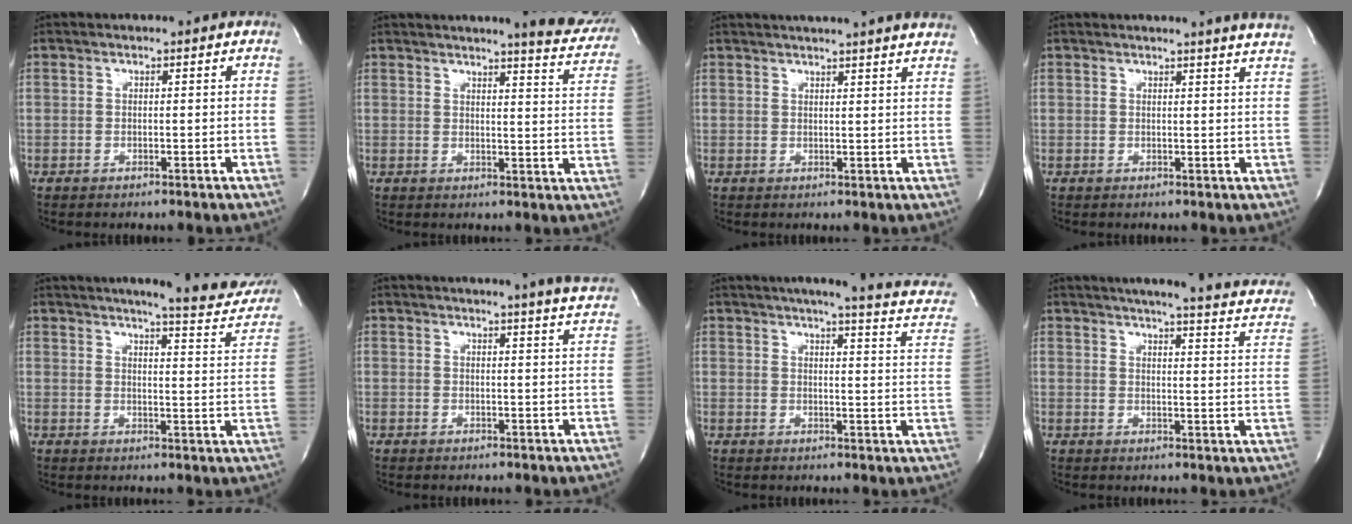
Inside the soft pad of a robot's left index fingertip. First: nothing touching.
{"total": 10.8, "force": [10.0, 0.6, 4.1], "torque": [-0.038, -0.049, 0.095]}
{"total": 14.6, "force": [13.5, -0.3, 5.7], "torque": [-0.094, -0.005, 0.158]}
{"total": 7.0, "force": [6.4, -1.2, 2.4], "torque": [-0.029, -0.028, 0.049]}
{"total": 15.1, "force": [13.6, 1.2, 6.5], "torque": [-0.077, -0.050, 0.150]}
{"total": 9.2, "force": [8.5, -1.3, 3.3], "torque": [-0.045, -0.037, 0.078]}
{"total": 16.1, "force": [12.3, 1.4, 10.2], "torque": [-0.139, -0.017, 0.127]}
{"total": 21.2, "force": [17.7, 2.2, 11.5], "torque": [-0.156, -0.026, 0.191]}